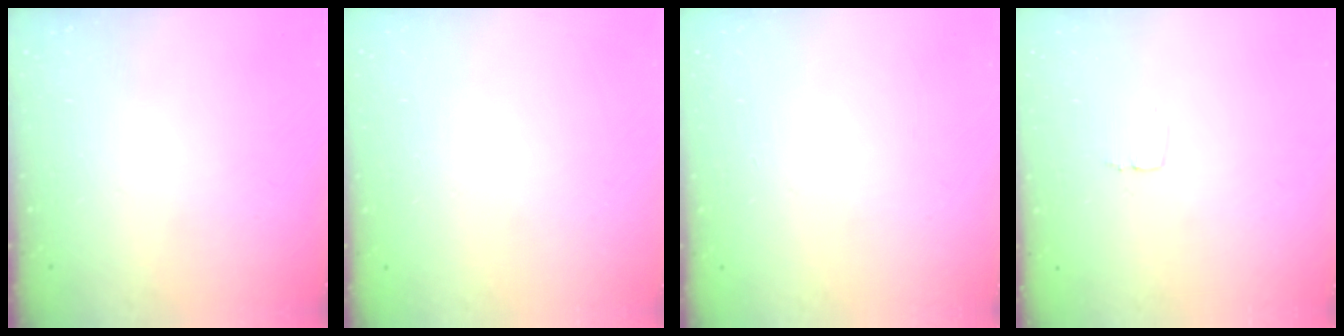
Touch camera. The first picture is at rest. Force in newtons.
{"total": 0.0}
{"total": 0.8, "press": 0.4, "slide": 0.7}
{"total": 2.6, "press": 2.6, "slide": 0.1}